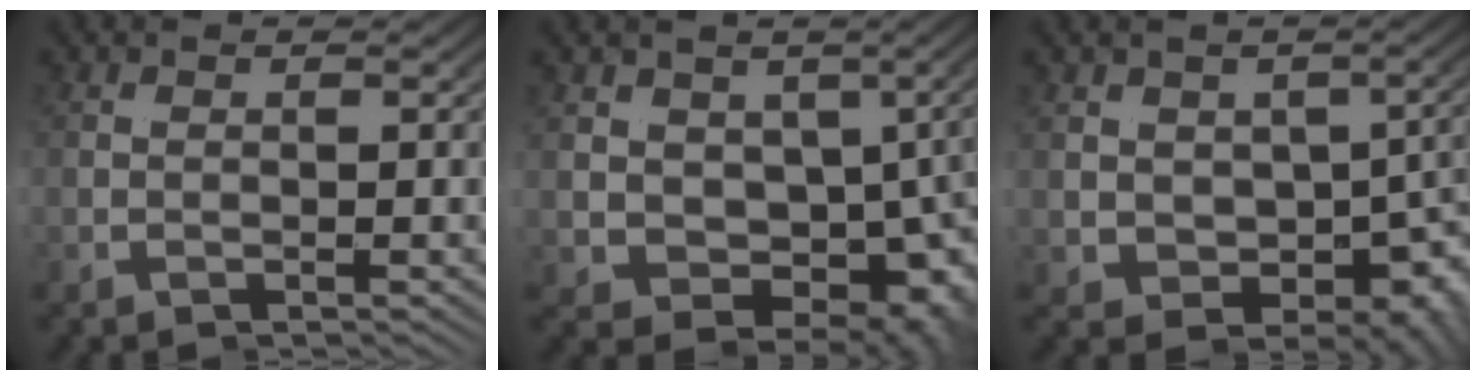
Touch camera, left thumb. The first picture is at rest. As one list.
[{"total": 13.9, "force": [1.1, 11.2, 8.1], "torque": [-0.149, -0.011, 0.004]}, {"total": 9.6, "force": [2.1, 7.5, 5.5], "torque": [-0.101, -0.006, 0.022]}]